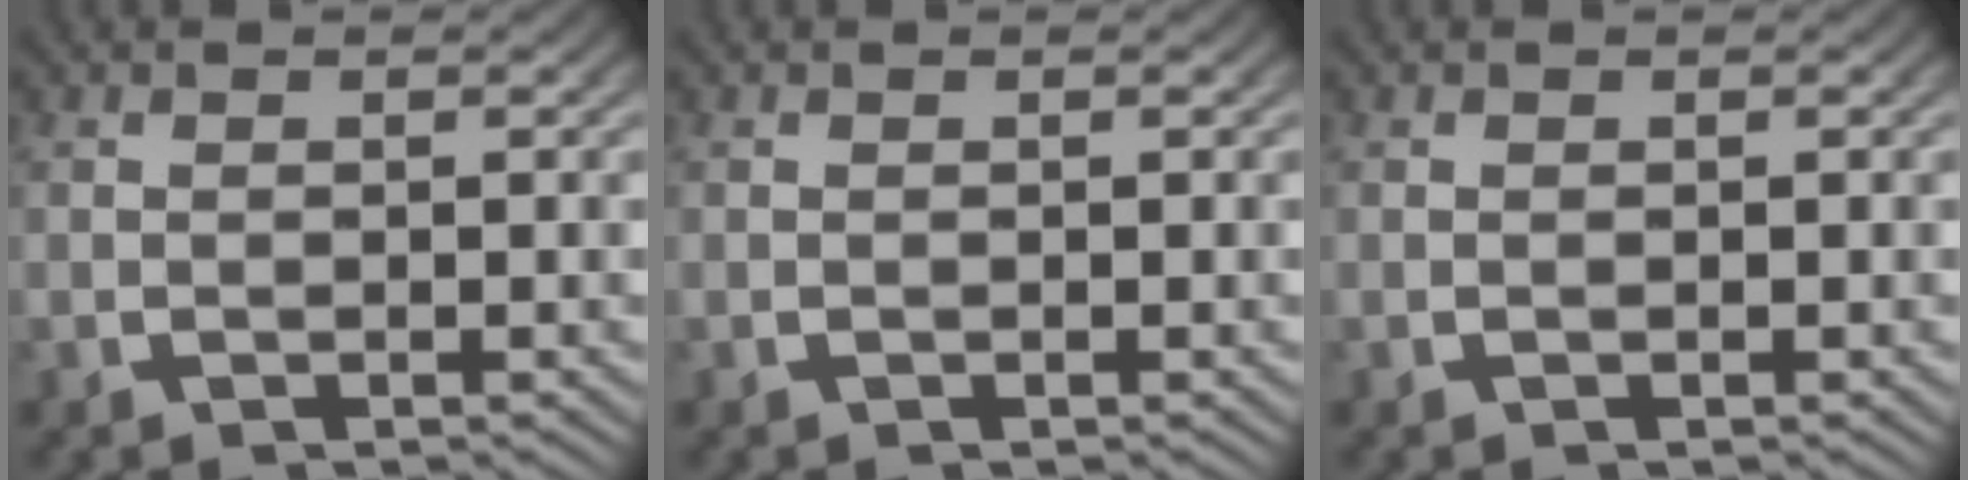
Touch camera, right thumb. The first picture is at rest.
{"total": 0.0}
{"total": 0.0}